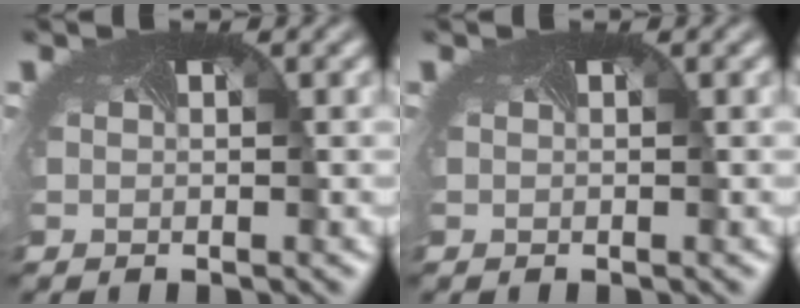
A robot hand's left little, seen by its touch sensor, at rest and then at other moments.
{"total": 0.0}